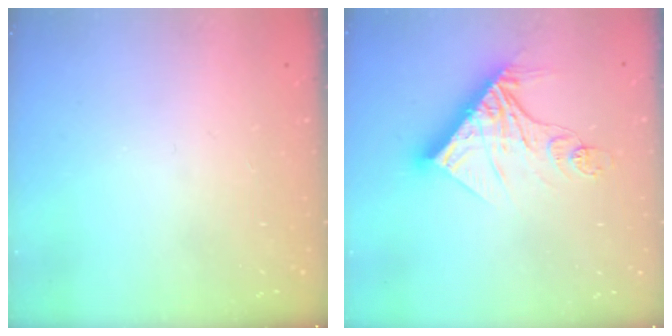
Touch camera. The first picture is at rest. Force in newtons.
{"total": 13.9, "press": 13.9, "slide": 0.7}